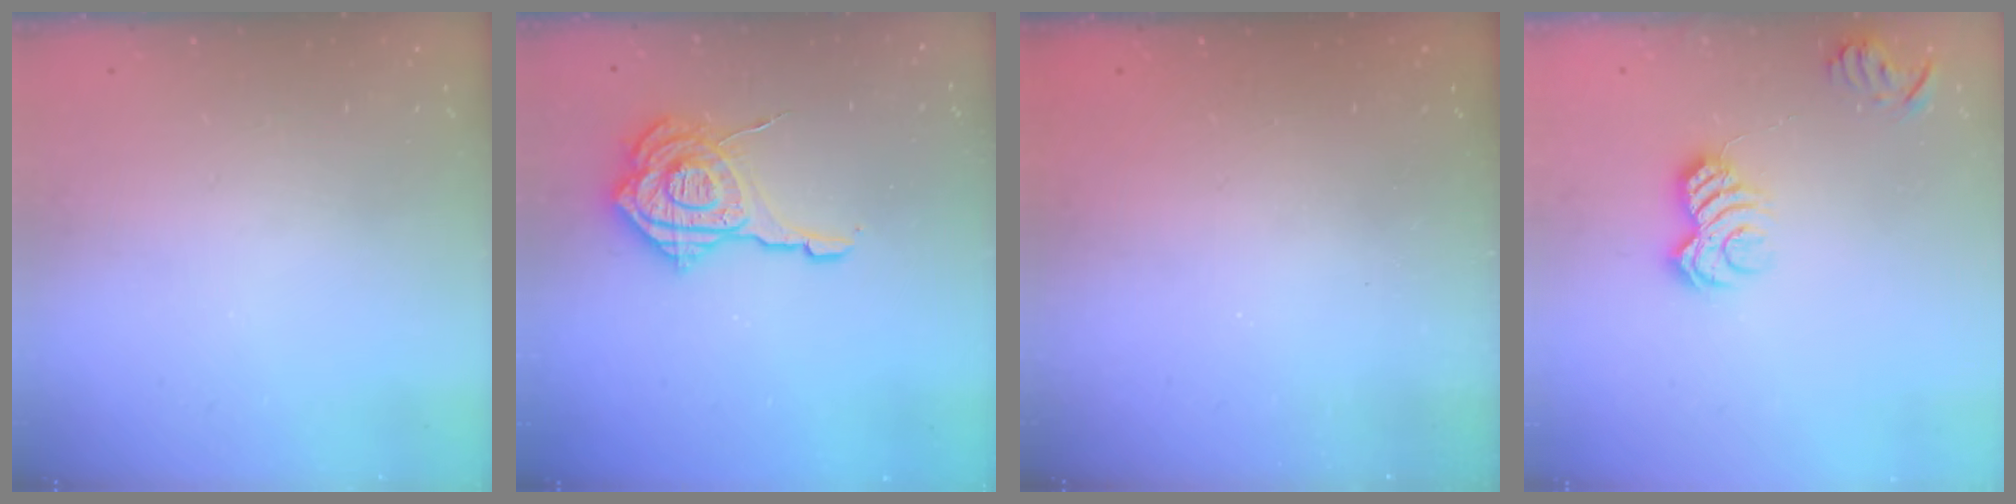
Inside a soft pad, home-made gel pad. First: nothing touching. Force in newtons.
{"total": 17.0, "press": 17.0, "slide": 1.4}
{"total": 2.3, "press": 2.2, "slide": 0.8}
{"total": 7.5, "press": 7.5, "slide": 0.6}